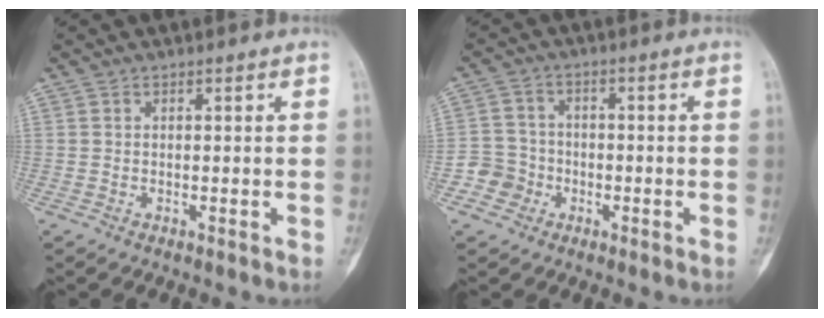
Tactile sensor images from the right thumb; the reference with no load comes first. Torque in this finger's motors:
{"motor_torque": [0.64, 0.33, 0.15, -0.26, -0.01]}